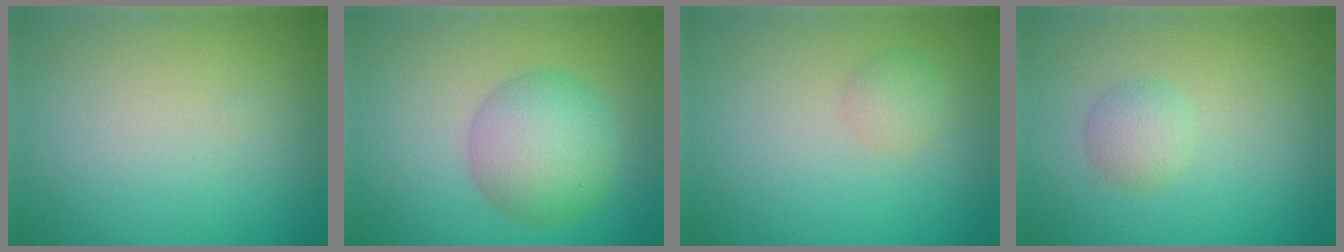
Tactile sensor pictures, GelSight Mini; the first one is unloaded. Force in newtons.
{"total": 5.5, "press": 5.5, "slide": 0.1}
{"total": 1.3, "press": 1.3, "slide": 0.1}
{"total": 1.8, "press": 1.8, "slide": 0.1}